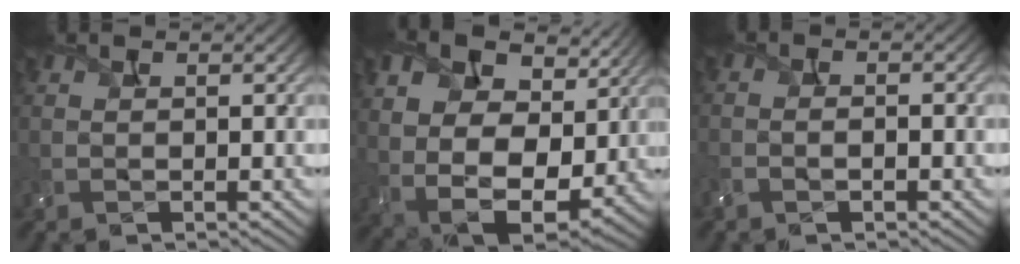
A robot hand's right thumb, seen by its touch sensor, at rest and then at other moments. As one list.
[{"total": 16.0, "force": [4.5, 10.4, 11.3], "torque": [-0.239, 0.010, 0.091]}, {"total": 2.2, "force": [-1.1, 0.9, 1.7], "torque": [-0.024, 0.006, -0.025]}]